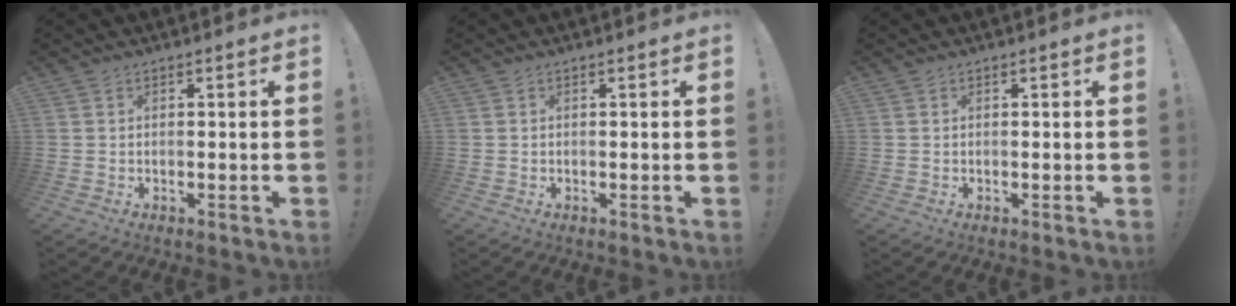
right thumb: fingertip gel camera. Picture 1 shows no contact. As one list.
[{"total": 0.0}, {"total": 0.0}]